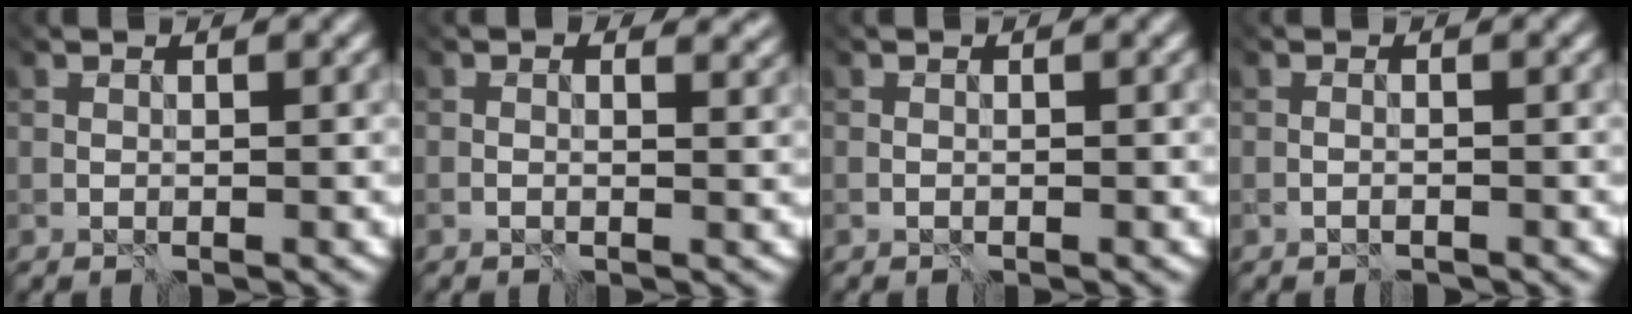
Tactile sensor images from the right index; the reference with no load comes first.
{"total": 0.5, "force": [-0.3, 0.1, 0.4], "torque": [-0.001, -0.001, 0.000]}
{"total": 1.1, "force": [-0.9, -0.4, -0.5], "torque": [0.006, -0.002, -0.010]}
{"total": 1.7, "force": [-1.6, 0.2, 0.2], "torque": [0.007, 0.007, -0.024]}